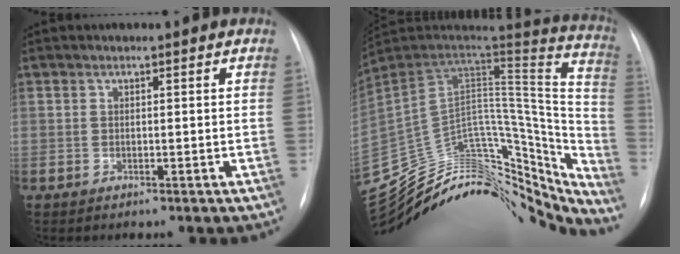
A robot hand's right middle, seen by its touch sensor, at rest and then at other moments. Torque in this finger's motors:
{"motor_torque": [-0.56, -1.01, -0.29, -0.10]}